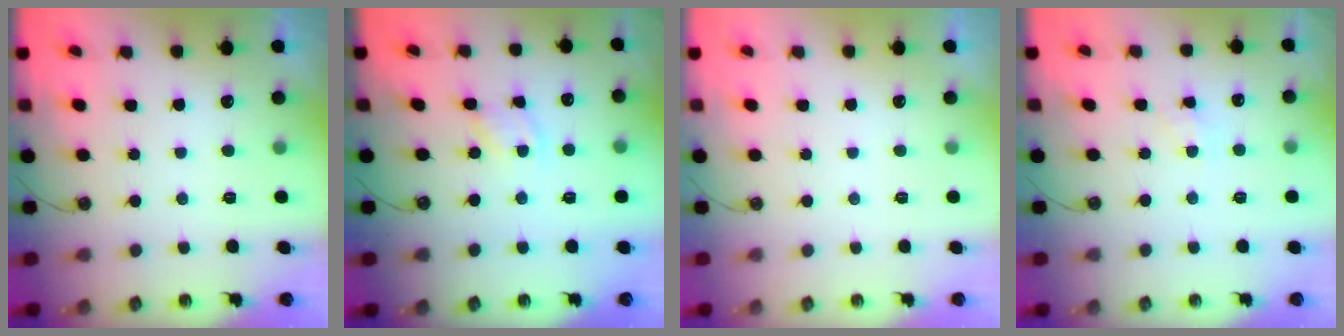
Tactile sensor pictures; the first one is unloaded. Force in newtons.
{"total": 4.1, "press": 4.0, "slide": 0.5}
{"total": 0.0}
{"total": 4.2, "press": 4.1, "slide": 0.6}